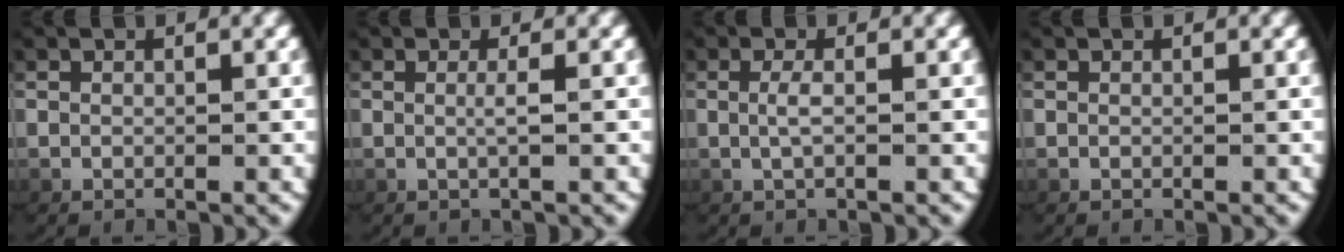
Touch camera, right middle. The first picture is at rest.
{"total": 1.2, "force": [0.1, -0.4, 1.1], "torque": [-0.026, -0.002, 0.004]}
{"total": 1.3, "force": [-0.1, -0.2, 1.3], "torque": [-0.040, -0.006, 0.005]}
{"total": 0.0}